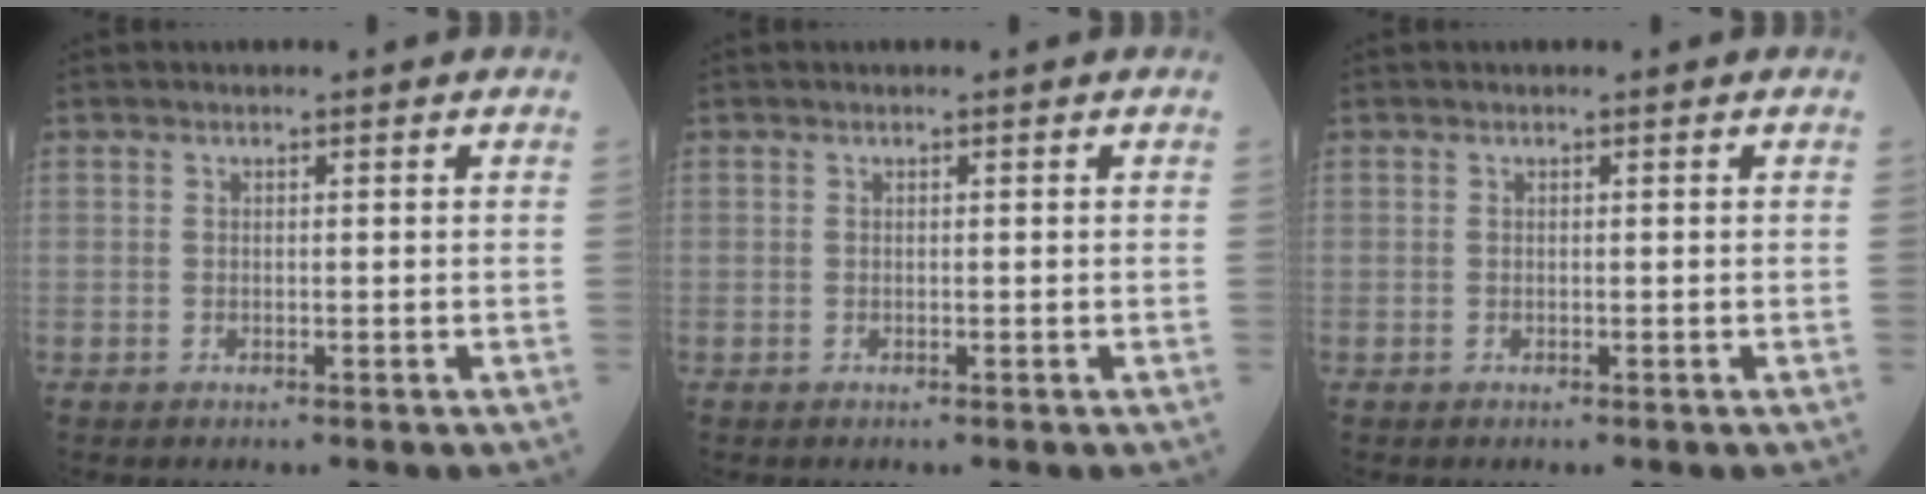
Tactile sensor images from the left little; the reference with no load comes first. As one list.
[{"total": 0.0}, {"total": 0.0}]